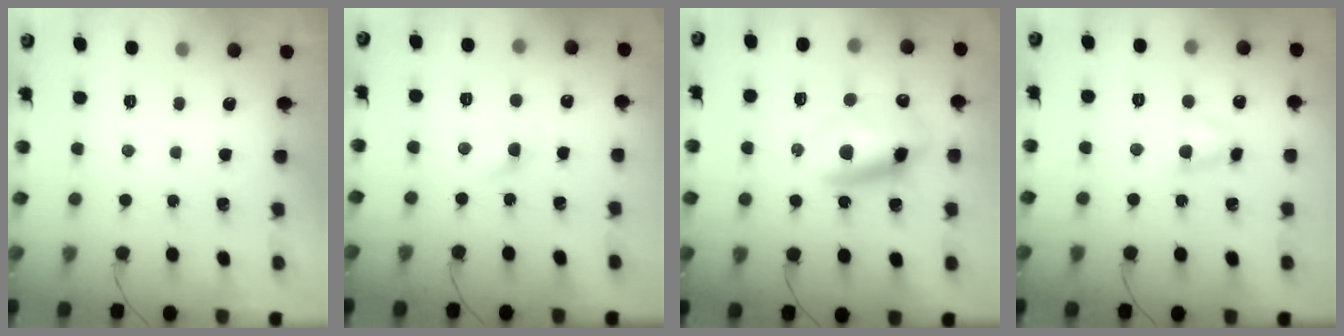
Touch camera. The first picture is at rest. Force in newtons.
{"total": 1.6, "press": 1.4, "slide": 0.8}
{"total": 11.8, "press": 11.5, "slide": 2.9}
{"total": 3.7, "press": 3.5, "slide": 1.0}